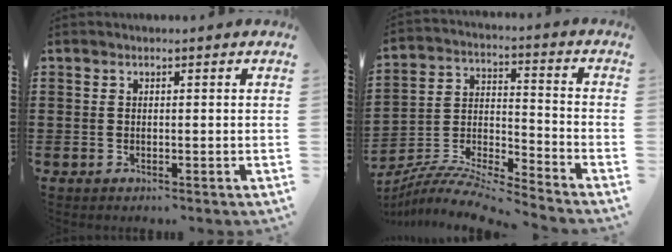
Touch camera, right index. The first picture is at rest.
{"total": 8.0, "force": [-7.7, 0.2, 2.0], "torque": [-0.046, -0.005, -0.158]}